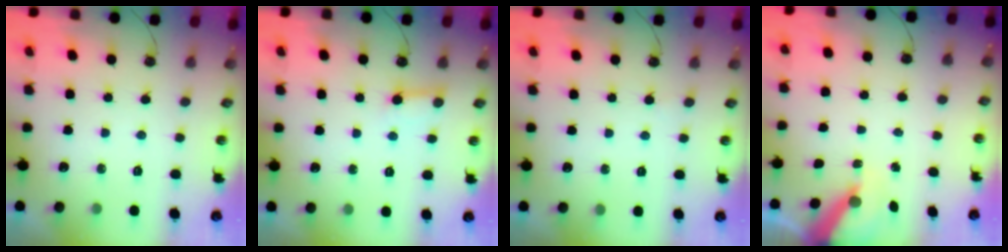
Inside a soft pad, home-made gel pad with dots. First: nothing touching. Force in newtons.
{"total": 5.7, "press": 5.7, "slide": 0.2}
{"total": 5.5, "press": 5.5, "slide": 0.4}
{"total": 6.7, "press": 6.7, "slide": 0.7}